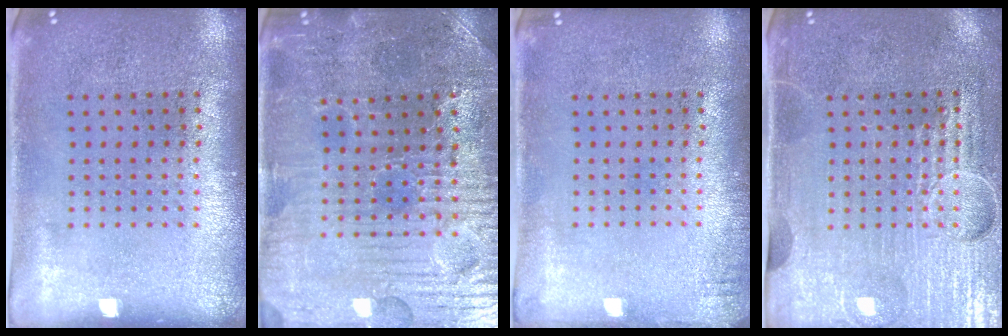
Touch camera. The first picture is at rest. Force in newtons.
{"total": 3.8, "press": 3.7, "slide": 0.5}
{"total": 1.0, "press": 1.0, "slide": 0.1}
{"total": 4.3, "press": 4.1, "slide": 1.4}